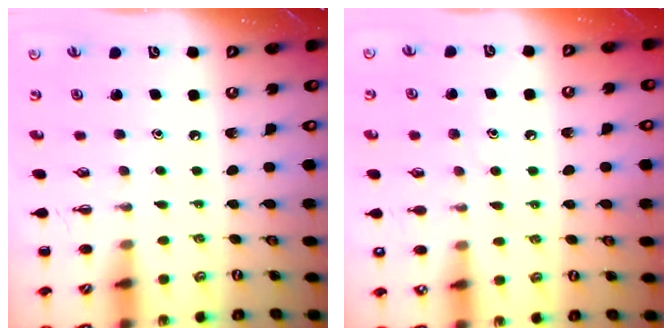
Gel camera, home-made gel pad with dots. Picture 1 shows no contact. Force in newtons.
{"total": 8.5, "press": 8.3, "slide": 1.6}